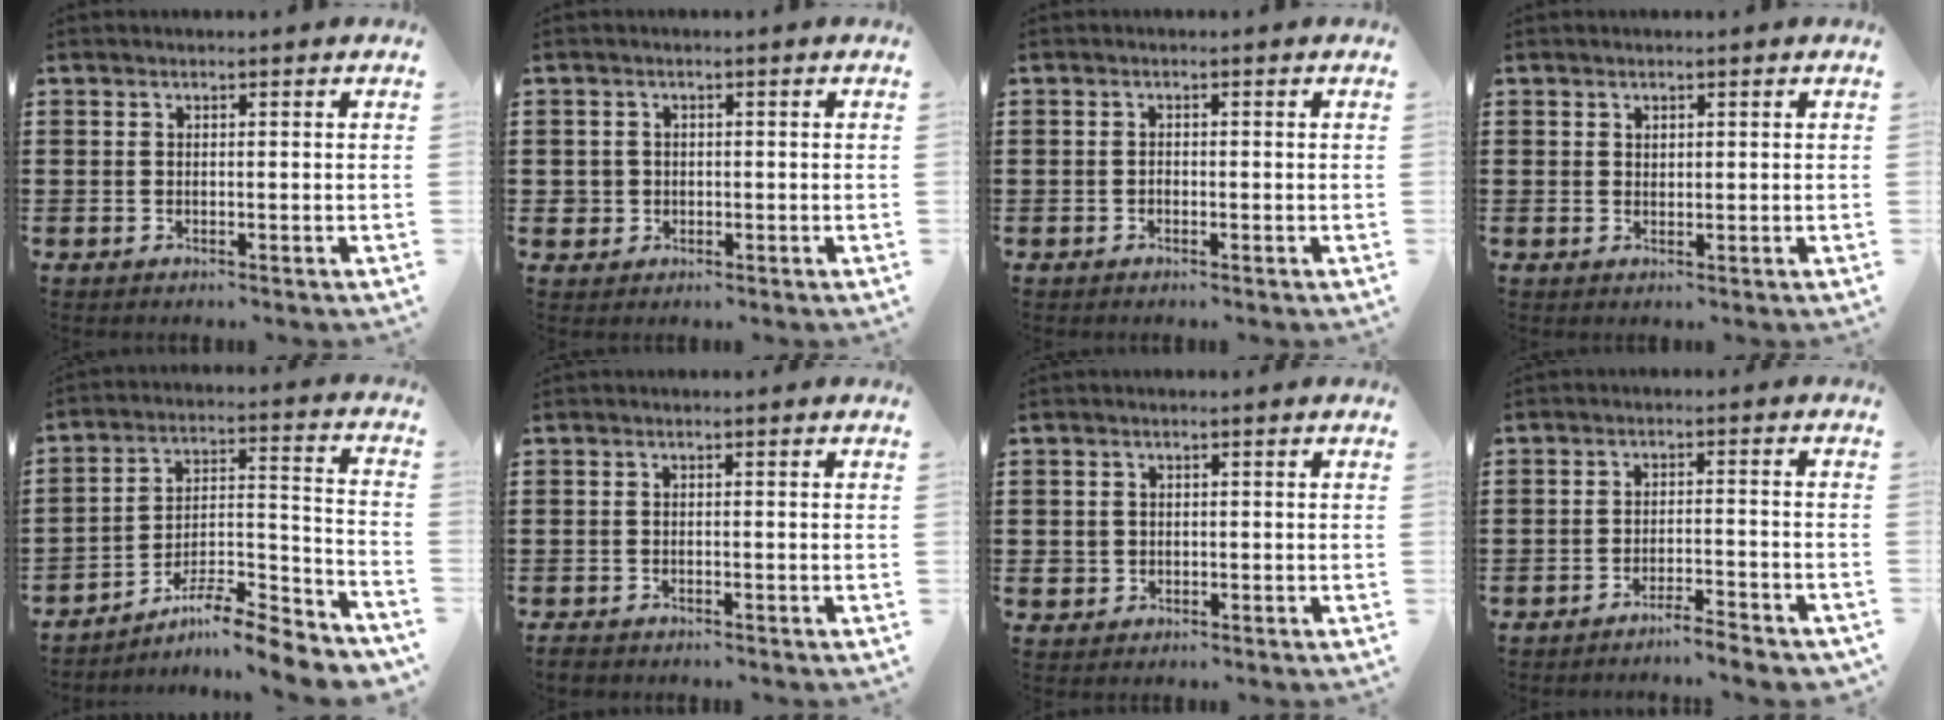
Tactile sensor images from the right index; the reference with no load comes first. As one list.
[{"total": 2.0, "force": [-0.3, 1.9, 0.2], "torque": [-0.010, 0.006, -0.010]}, {"total": 0.7, "force": [-0.4, 0.4, 0.3], "torque": [-0.008, -0.001, -0.008]}, {"total": 0.8, "force": [0.6, 0.5, 0.2], "torque": [-0.005, 0.001, 0.013]}, {"total": 8.4, "force": [-7.5, 0.7, 3.8], "torque": [-0.049, 0.007, -0.144]}, {"total": 1.0, "force": [-1.0, 0.2, 0.0], "torque": [-0.003, -0.001, -0.021]}, {"total": 1.5, "force": [-0.2, 1.5, 0.2], "torque": [-0.008, 0.007, -0.006]}, {"total": 3.4, "force": [-3.3, -0.2, 0.8], "torque": [-0.016, -0.001, -0.070]}]